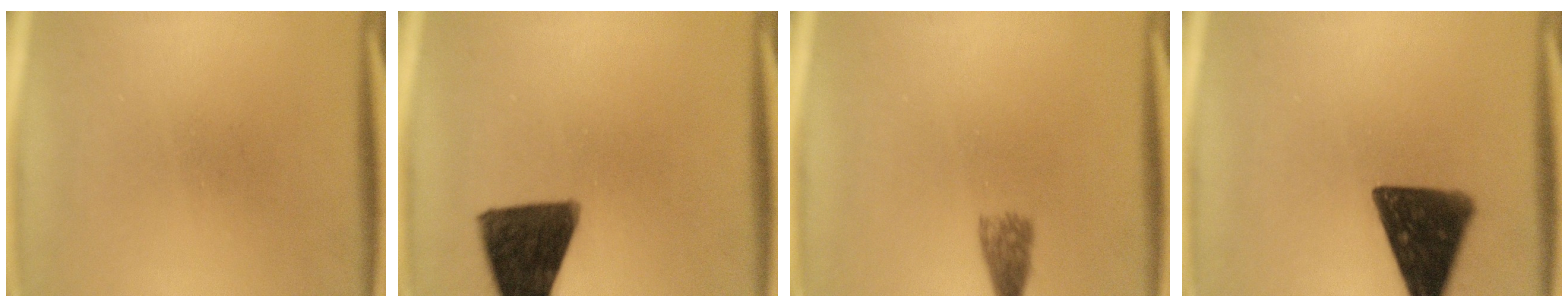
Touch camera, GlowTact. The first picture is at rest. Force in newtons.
{"total": 14.2}
{"total": 2.7}
{"total": 14.0}